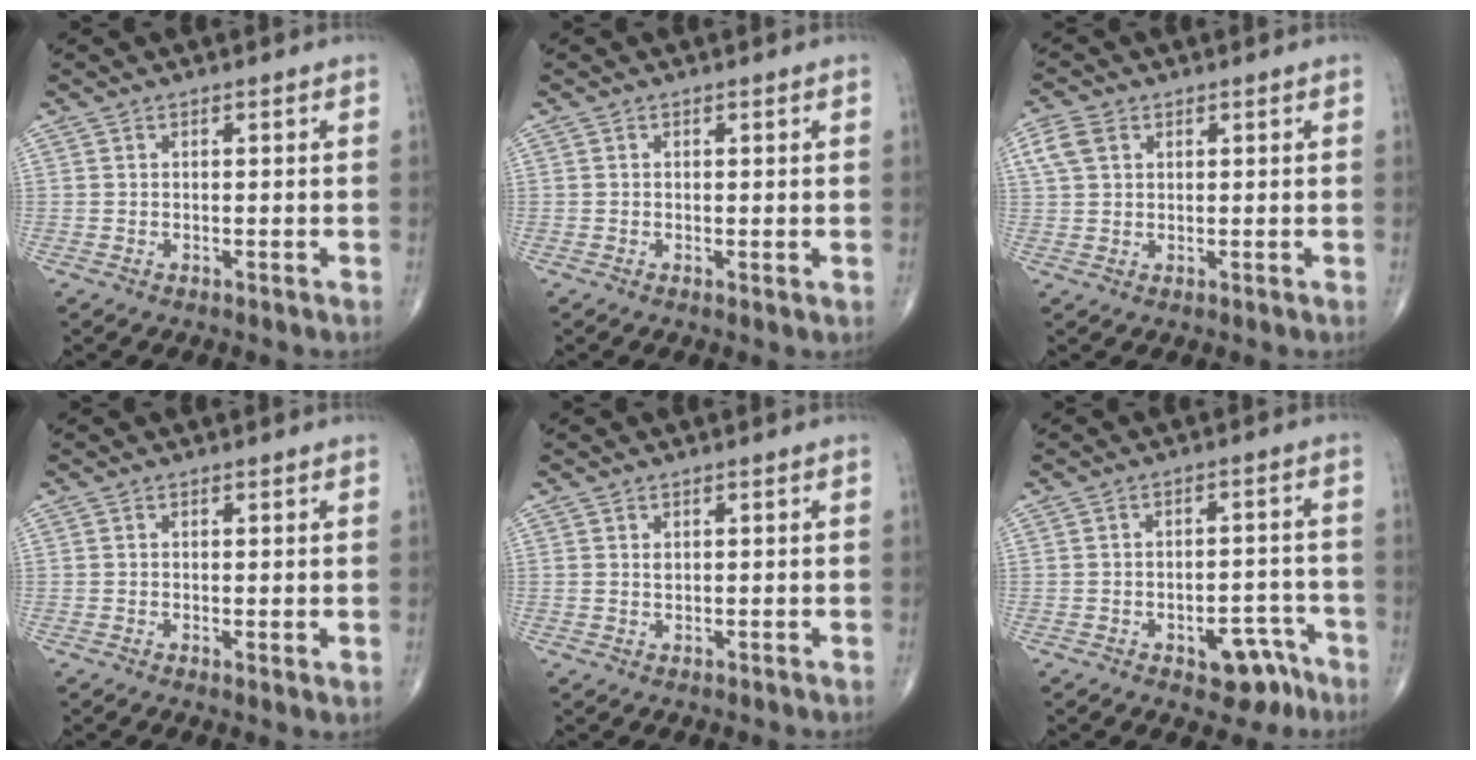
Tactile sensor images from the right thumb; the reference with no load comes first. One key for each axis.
{"total": 0.6, "fx": 0.0, "fy": 0.1, "fz": 0.6, "tx": -0.014, "ty": -0.004, "tz": -0.003}
{"total": 4.3, "fx": 1.7, "fy": 3.1, "fz": 2.5, "tx": -0.052, "ty": 0.007, "tz": 0.036}
{"total": 1.2, "fx": 0.0, "fy": 0.3, "fz": 1.2, "tx": -0.023, "ty": -0.007, "tz": -0.002}
{"total": 0.7, "fx": 0.3, "fy": 0.4, "fz": 0.5, "tx": -0.005, "ty": 0.000, "tz": 0.007}
{"total": 7.5, "fx": -4.3, "fy": 4.2, "fz": 4.6, "tx": -0.031, "ty": 0.039, "tz": -0.051}